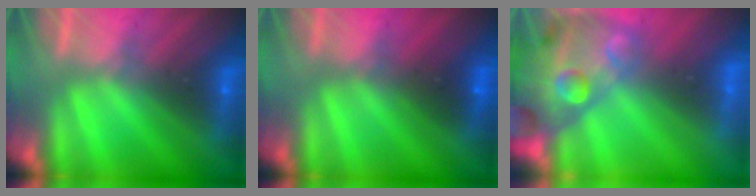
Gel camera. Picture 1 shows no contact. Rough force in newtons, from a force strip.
{"total": 2.4}
{"total": 7.8}